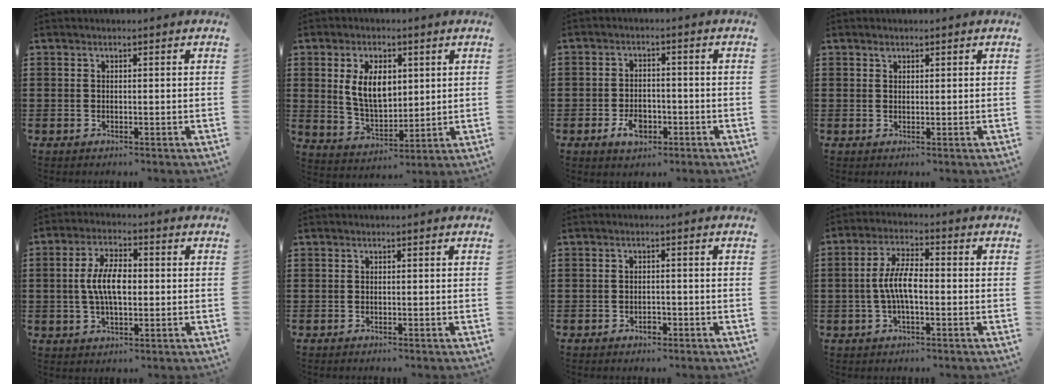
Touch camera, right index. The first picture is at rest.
{"total": 8.1, "force": [1.9, 4.8, 6.3], "torque": [-0.132, 0.009, 0.031]}
{"total": 4.3, "force": [-1.9, 2.7, 2.8], "torque": [-0.049, -0.003, -0.036]}
{"total": 0.8, "force": [0.6, 0.5, 0.3], "torque": [-0.007, 0.001, 0.012]}
{"total": 7.1, "force": [0.0, 3.2, 6.3], "torque": [-0.131, 0.005, -0.005]}
{"total": 0.0}
{"total": 1.3, "force": [-0.8, 0.7, 0.6], "torque": [-0.016, -0.004, -0.015]}
{"total": 6.5, "force": [-0.9, 2.2, 6.0], "torque": [-0.133, -0.002, -0.024]}